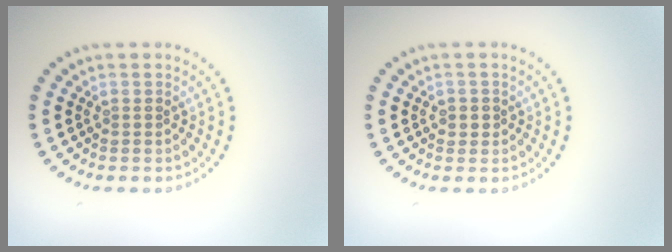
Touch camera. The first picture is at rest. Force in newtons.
{"total": 1.0, "press": 1.0, "slide": 0.4}